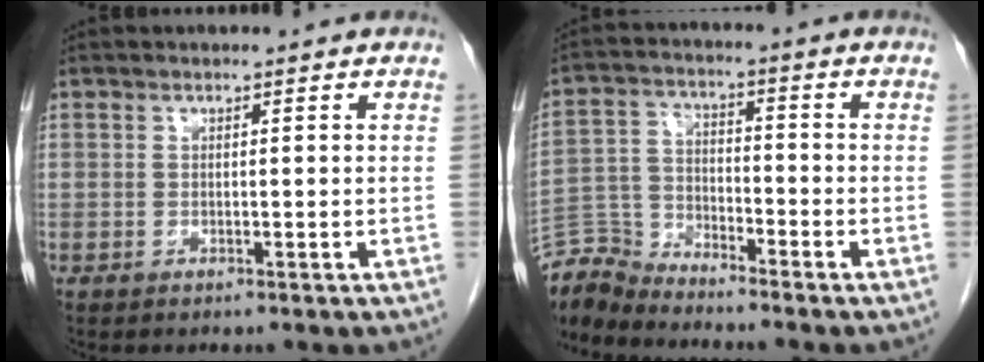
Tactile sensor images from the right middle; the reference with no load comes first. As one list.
[{"total": 6.4, "force": [-6.4, 0.2, -0.8], "torque": [0.012, 0.006, -0.125]}]